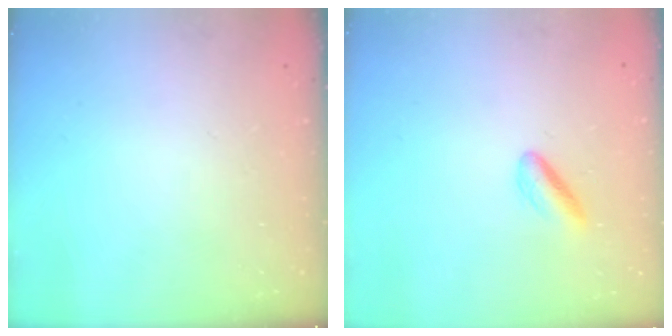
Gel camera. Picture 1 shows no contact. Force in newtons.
{"total": 2.7, "press": 2.6, "slide": 0.8}